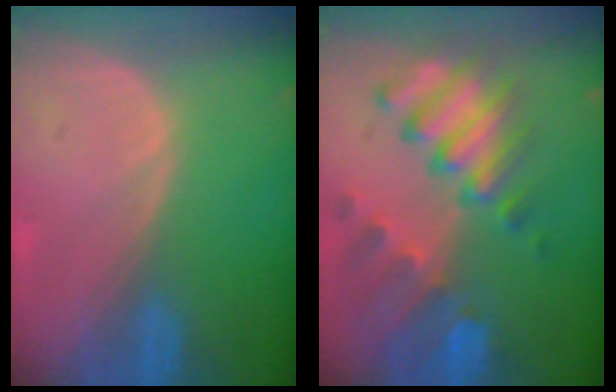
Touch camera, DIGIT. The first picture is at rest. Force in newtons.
{"total": 10.5, "press": 9.1, "slide": 5.3}